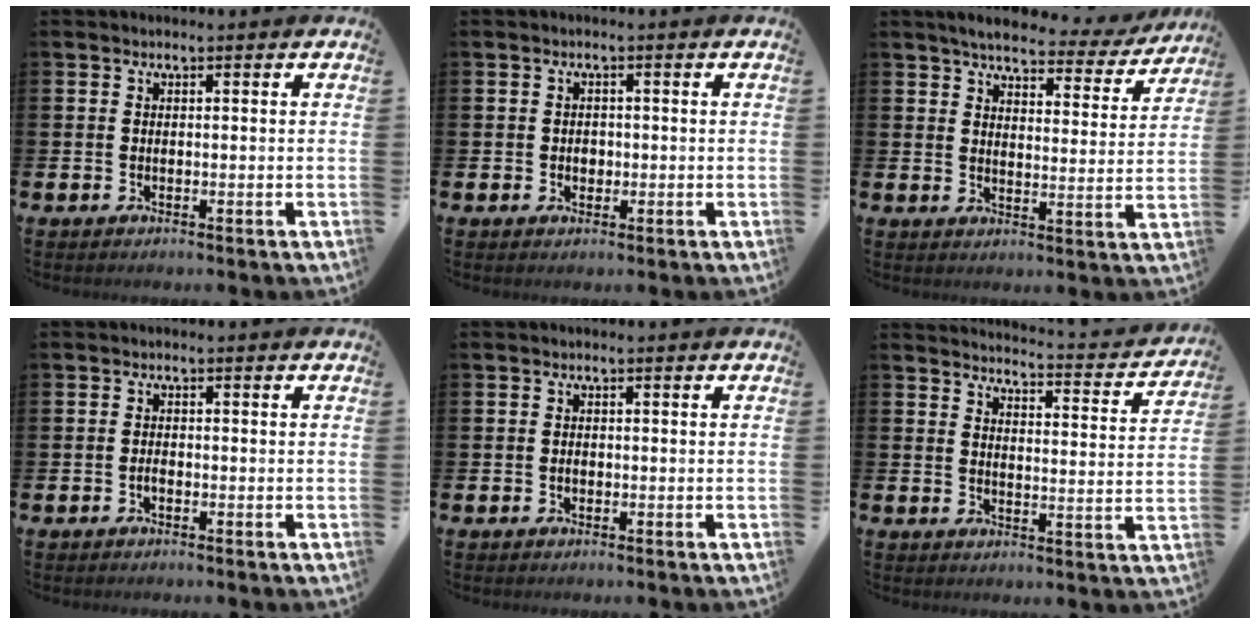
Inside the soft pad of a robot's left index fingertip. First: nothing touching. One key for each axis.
{"total": 1.4, "fx": -0.1, "fy": 1.2, "fz": 0.7, "tx": -0.001, "ty": 0.004, "tz": -0.006}
{"total": 4.9, "fx": 4.5, "fy": 1.2, "fz": 1.6, "tx": -0.037, "ty": -0.030, "tz": 0.070}
{"total": 0.9, "fx": -0.5, "fy": 0.4, "fz": 0.6, "tx": -0.015, "ty": -0.001, "tz": -0.009}
{"total": 0.6, "fx": -0.2, "fy": 0.5, "fz": 0.3, "tx": -0.002, "ty": 0.000, "tz": -0.007}
{"total": 3.3, "fx": 3.3, "fy": 0.1, "fz": 0.5, "tx": -0.012, "ty": -0.041, "tz": 0.048}